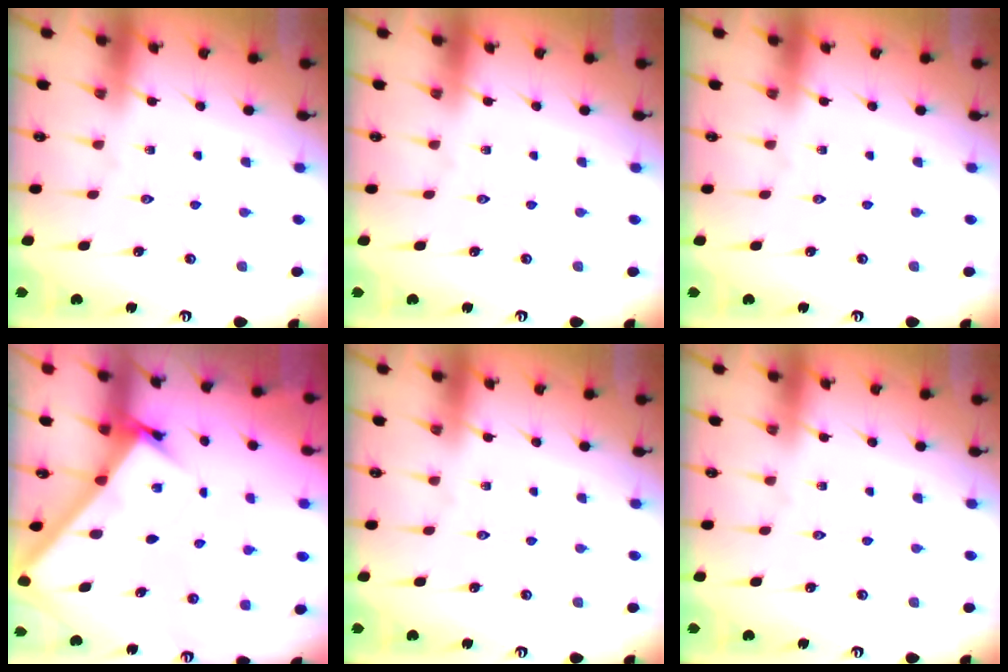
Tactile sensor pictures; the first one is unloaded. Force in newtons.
{"total": 0.0}
{"total": 0.0}
{"total": 3.6, "press": 3.5, "slide": 0.3}
{"total": 0.0}
{"total": 0.0}